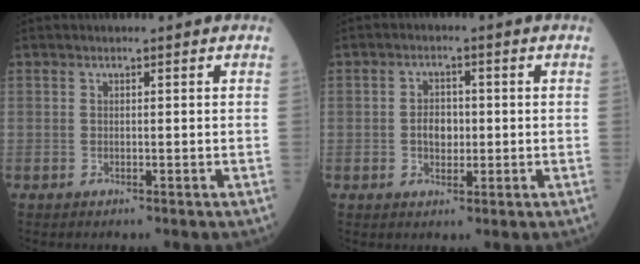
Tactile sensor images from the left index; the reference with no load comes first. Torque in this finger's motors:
{"motor_torque": [0.11, 0.02, 0.06, 0.02]}